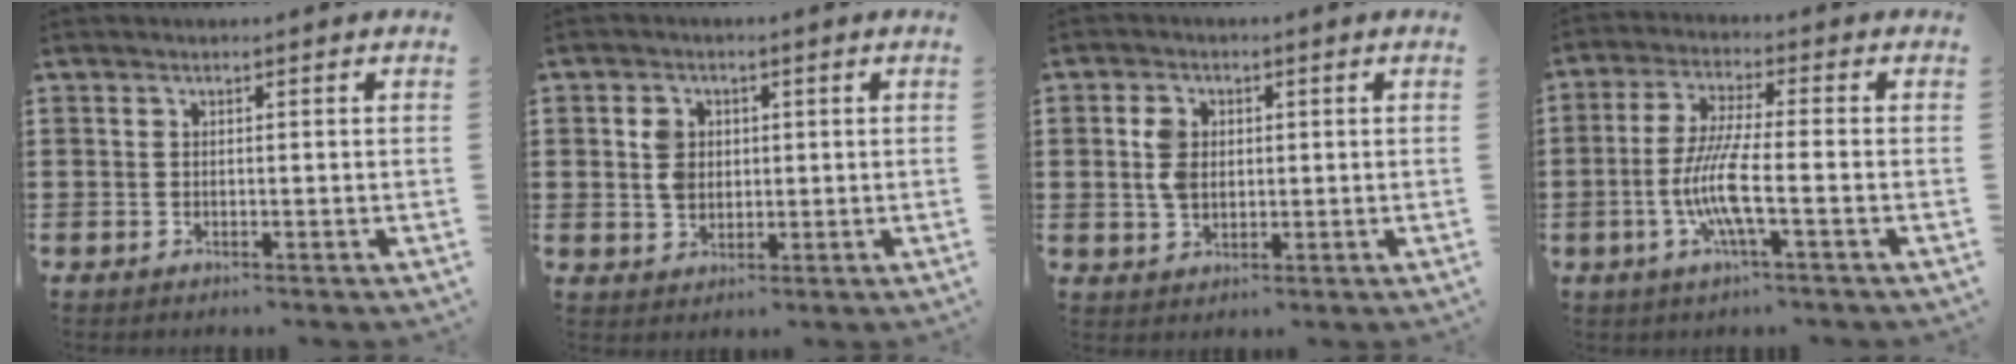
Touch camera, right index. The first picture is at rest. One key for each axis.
{"total": 4.0, "fx": 0.6, "fy": 3.3, "fz": 2.1, "tx": -0.052, "ty": 0.013, "tz": 0.010}
{"total": 4.2, "fx": 0.5, "fy": 3.0, "fz": 2.9, "tx": -0.071, "ty": 0.008, "tz": 0.007}
{"total": 8.4, "fx": -2.3, "fy": 1.3, "fz": 8.0, "tx": -0.183, "ty": -0.018, "tz": -0.054}